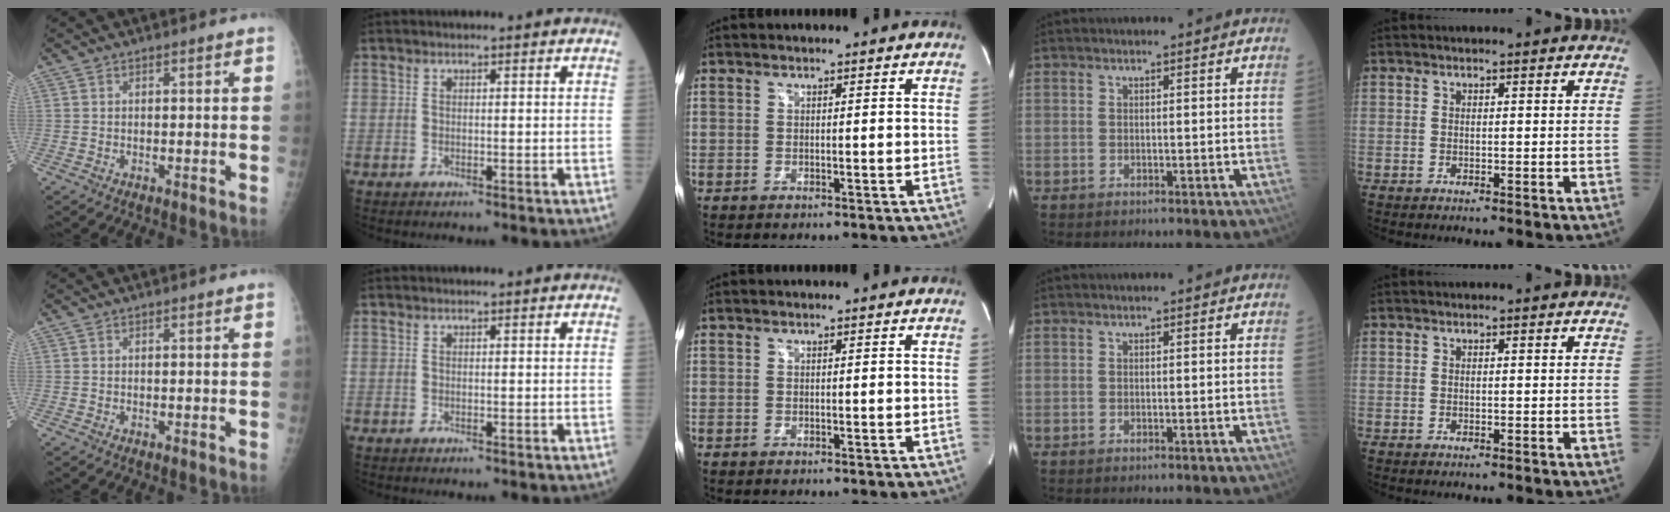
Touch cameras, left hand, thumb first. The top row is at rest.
{}